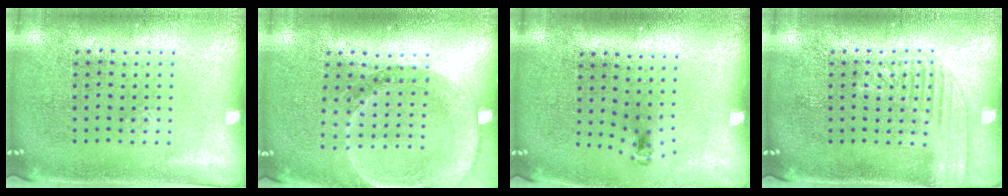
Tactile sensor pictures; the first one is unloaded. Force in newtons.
{"total": 1.4, "press": 1.4, "slide": 0.1}
{"total": 0.6, "press": 0.4, "slide": 0.5}
{"total": 2.3, "press": 2.3, "slide": 0.4}